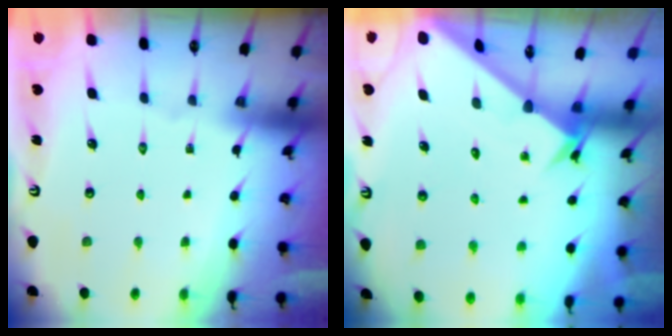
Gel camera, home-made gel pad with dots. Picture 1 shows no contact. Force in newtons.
{"total": 2.5, "press": 2.5, "slide": 0.2}